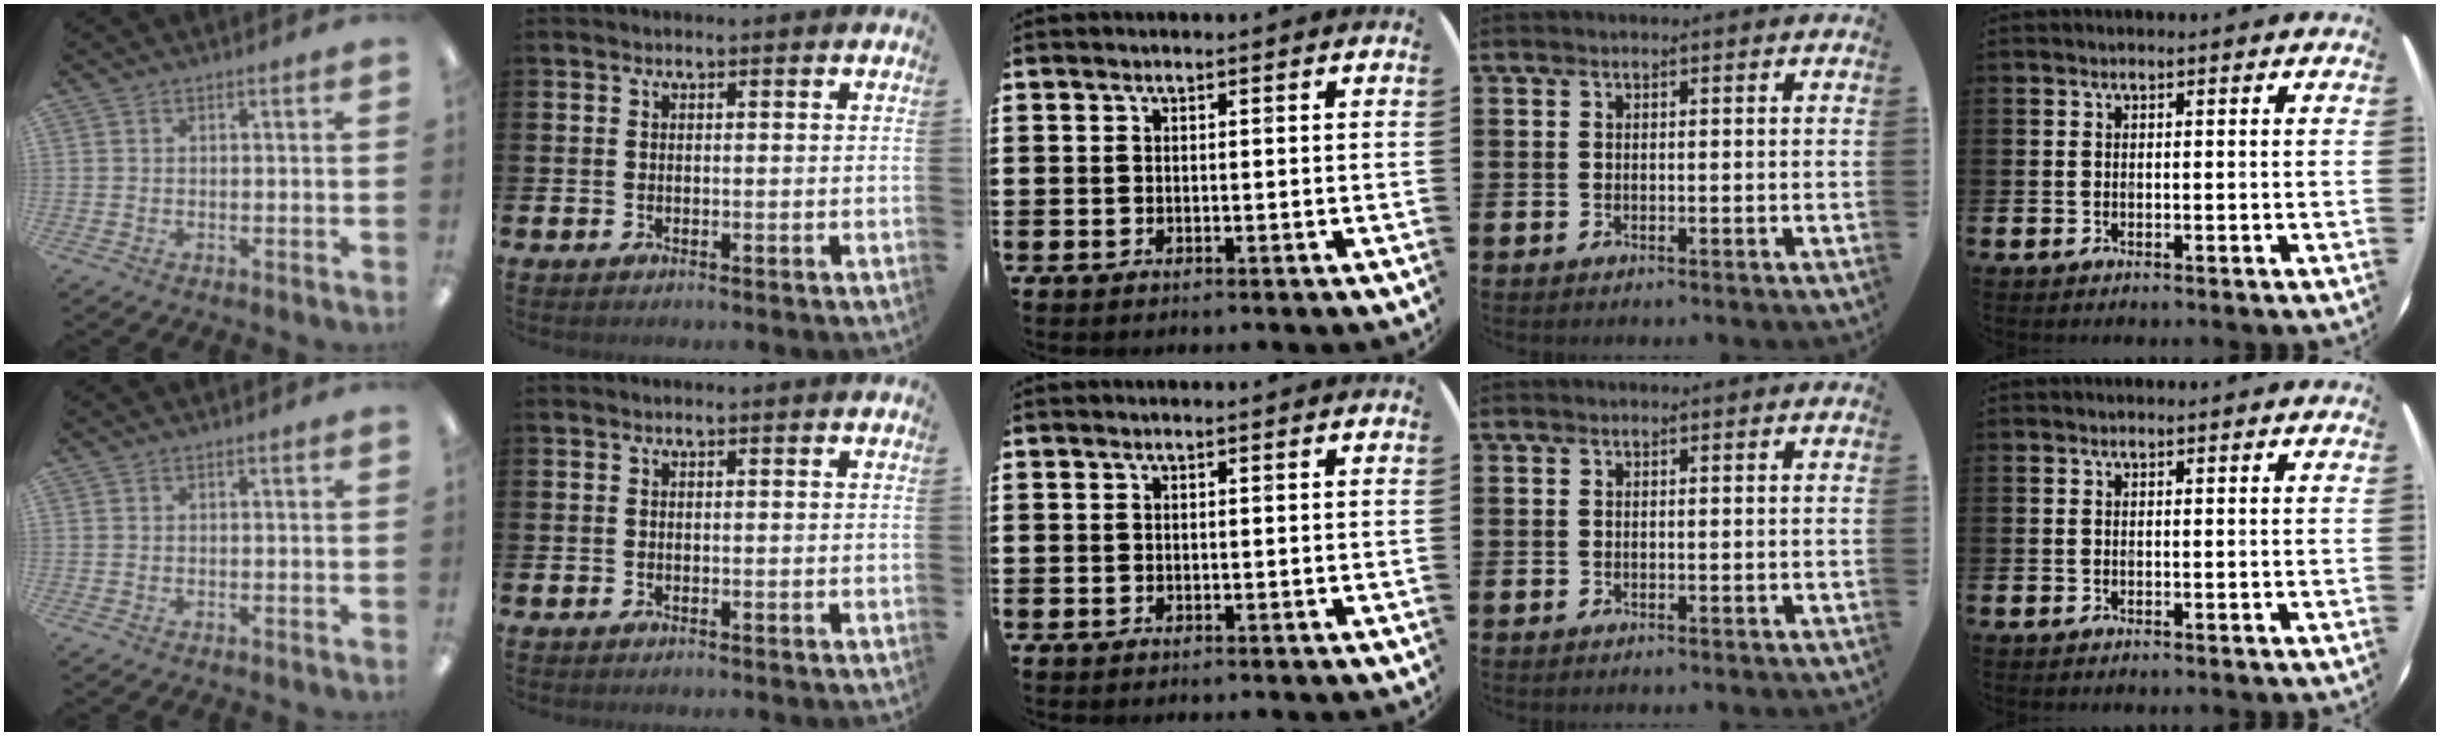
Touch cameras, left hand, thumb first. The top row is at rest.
{}